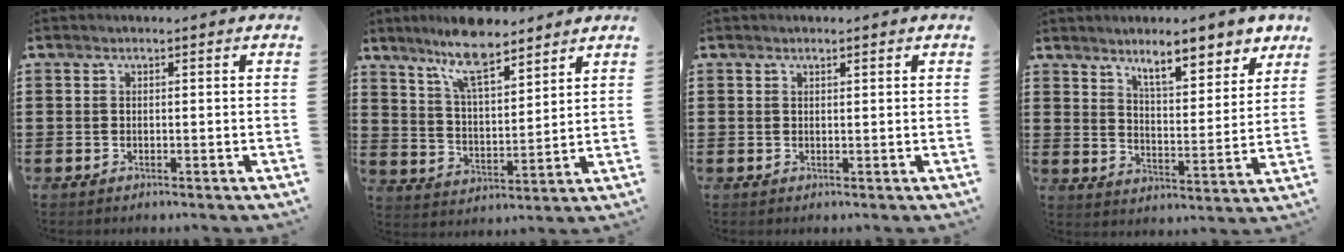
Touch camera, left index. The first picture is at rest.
{"total": 9.9, "force": [7.6, 2.5, 5.9], "torque": [-0.126, -0.016, 0.138]}
{"total": 0.8, "force": [0.6, 0.1, 0.5], "torque": [-0.011, -0.001, 0.012]}
{"total": 8.0, "force": [6.7, 1.4, 4.0], "torque": [-0.066, -0.036, 0.113]}